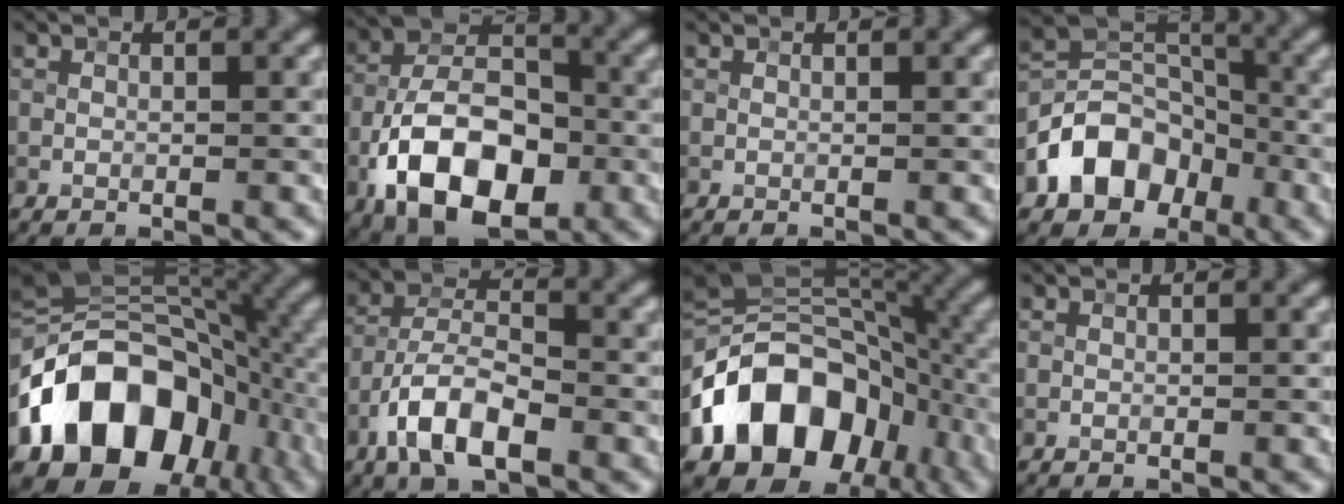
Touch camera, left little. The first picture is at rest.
{"total": 12.8, "force": [-5.4, 7.1, 9.2], "torque": [-0.164, 0.000, -0.104]}
{"total": 0.0}
{"total": 7.8, "force": [-3.7, 5.7, 3.8], "torque": [-0.052, -0.002, -0.076]}
{"total": 15.6, "force": [-5.7, 11.0, 9.4], "torque": [-0.147, 0.004, -0.109]}
{"total": 6.7, "force": [-3.4, 2.9, 5.1], "torque": [-0.091, 0.005, -0.071]}
{"total": 13.7, "force": [-5.4, 9.8, 8.0], "torque": [-0.131, 0.009, -0.108]}
{"total": 0.0}